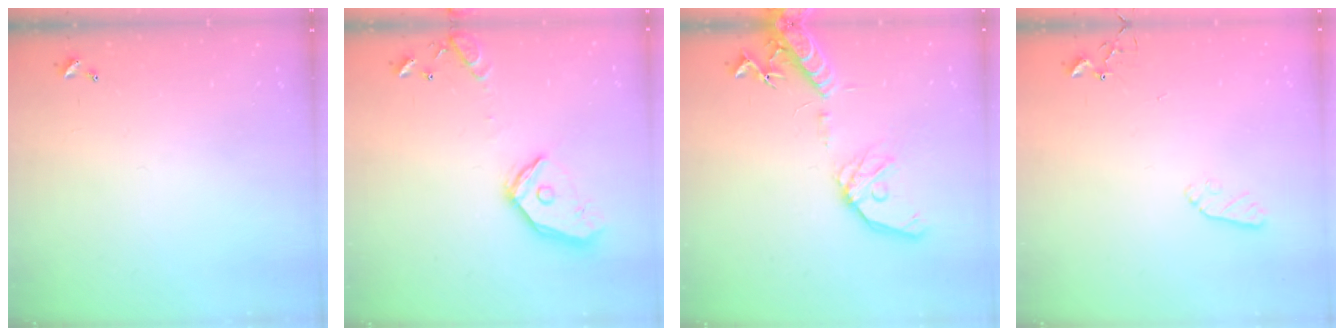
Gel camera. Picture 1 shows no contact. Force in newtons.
{"total": 16.4, "press": 16.2, "slide": 2.5}
{"total": 16.3, "press": 16.0, "slide": 3.2}
{"total": 5.6, "press": 5.5, "slide": 1.0}